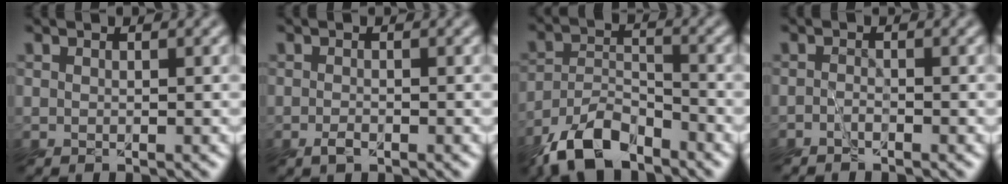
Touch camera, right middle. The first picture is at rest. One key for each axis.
{"total": 0.9, "fx": -0.7, "fy": 0.4, "fz": 0.4, "tx": -0.002, "ty": 0.000, "tz": -0.016}
{"total": 7.1, "fx": -5.9, "fy": 2.4, "fz": 3.1, "tx": -0.053, "ty": -0.006, "tz": -0.124}
{"total": 1.2, "fx": -1.1, "fy": 0.5, "fz": 0.4, "tx": -0.002, "ty": -0.002, "tz": -0.024}